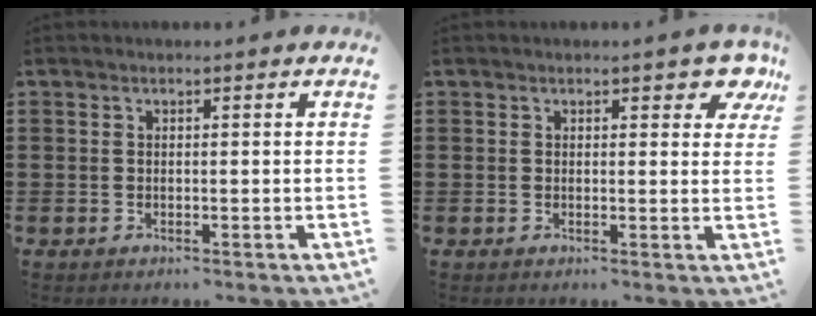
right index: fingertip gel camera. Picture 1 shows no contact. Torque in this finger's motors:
{"motor_torque": [0.17, -0.10, 0.13, 0.03]}